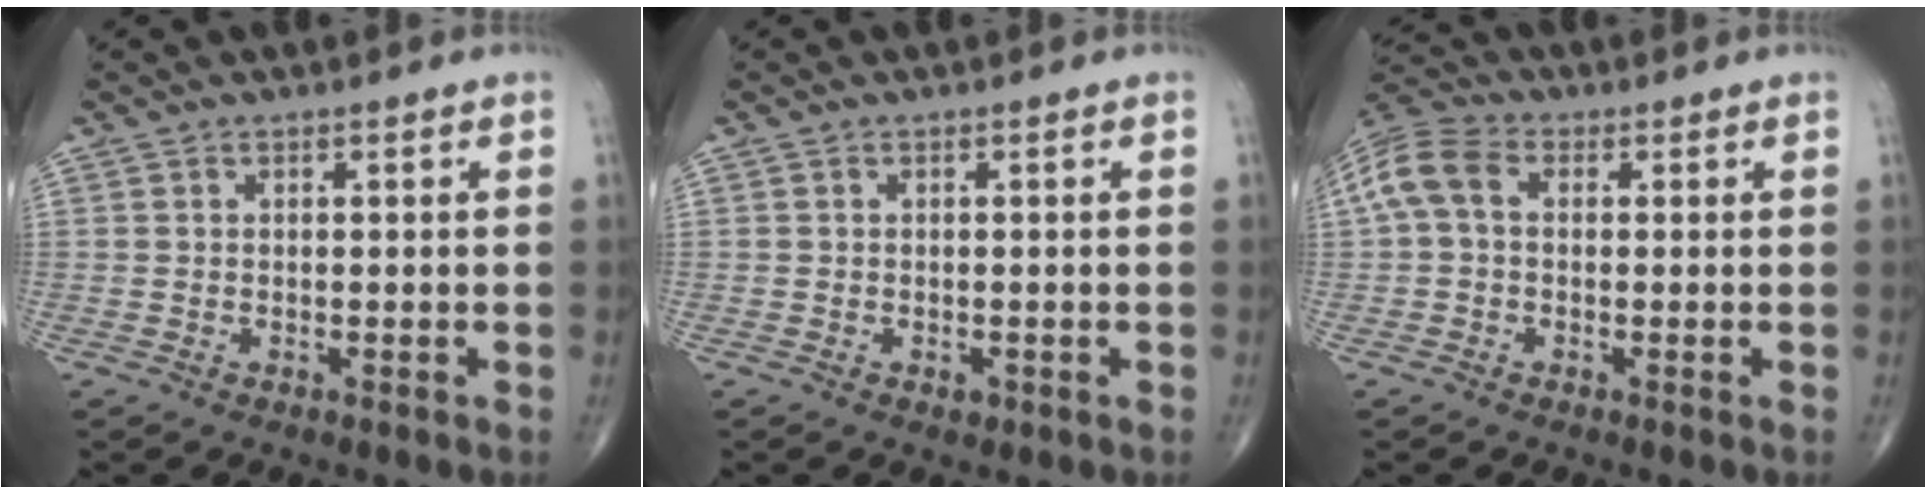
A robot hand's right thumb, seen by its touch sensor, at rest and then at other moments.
{"total": 0.9, "force": [-0.4, 0.6, 0.6], "torque": [-0.008, -0.001, -0.005]}
{"total": 7.9, "force": [0.8, 5.4, 5.7], "torque": [-0.124, 0.028, 0.007]}